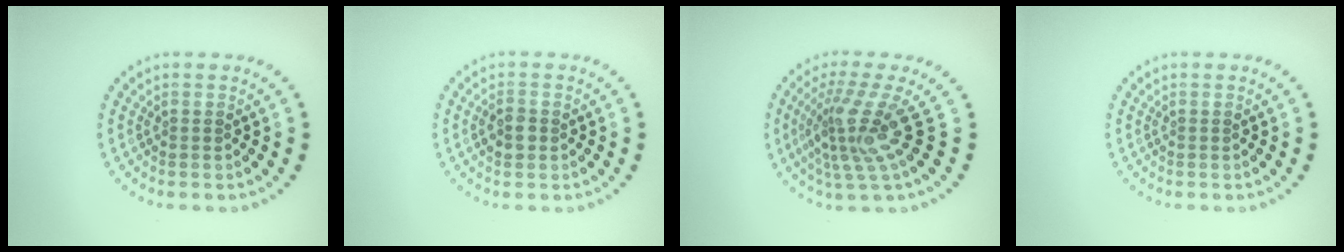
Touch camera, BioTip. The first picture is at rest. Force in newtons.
{"total": 1.6, "press": 1.5, "slide": 0.3}
{"total": 4.6, "press": 3.0, "slide": 3.4}
{"total": 0.0}